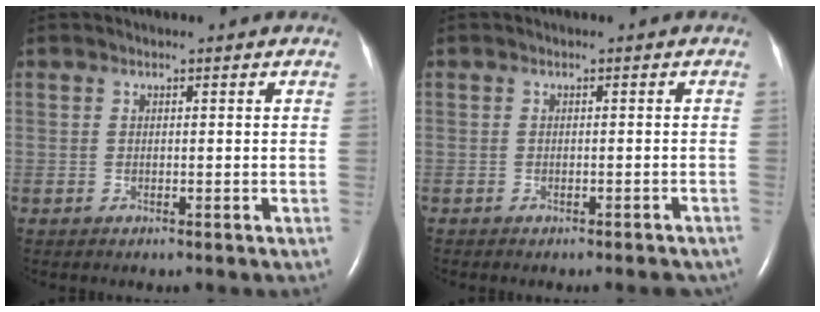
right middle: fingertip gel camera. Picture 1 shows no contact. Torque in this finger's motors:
{"motor_torque": [0.02, 0.03, 0.10, 0.00]}